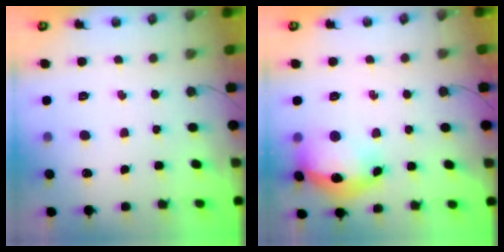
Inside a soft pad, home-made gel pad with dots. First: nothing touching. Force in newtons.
{"total": 16.8, "press": 16.7, "slide": 1.4}